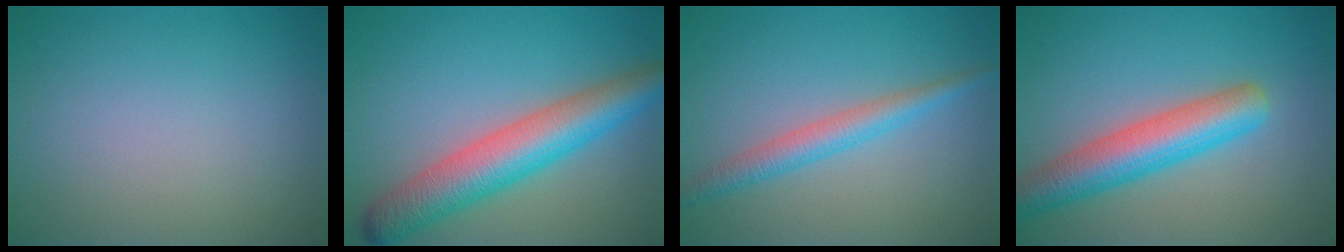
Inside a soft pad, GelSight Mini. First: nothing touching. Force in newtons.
{"total": 7.6, "press": 7.6, "slide": 0.3}
{"total": 2.9, "press": 2.9, "slide": 0.0}
{"total": 6.3, "press": 6.3, "slide": 0.4}